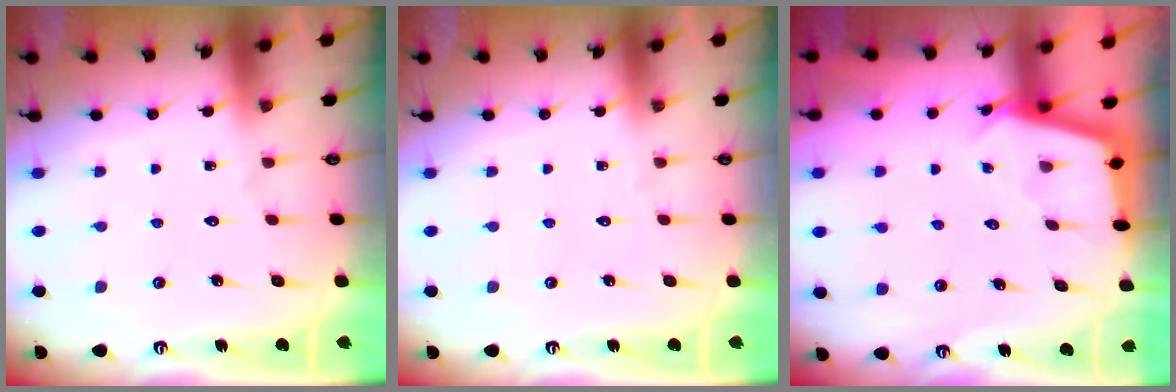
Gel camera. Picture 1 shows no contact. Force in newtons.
{"total": 0.0}
{"total": 2.9, "press": 2.9, "slide": 0.3}